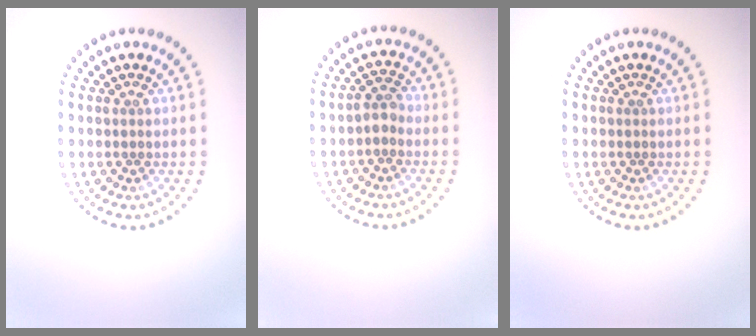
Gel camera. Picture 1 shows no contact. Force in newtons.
{"total": 1.6, "press": 1.4, "slide": 0.7}
{"total": 0.0}